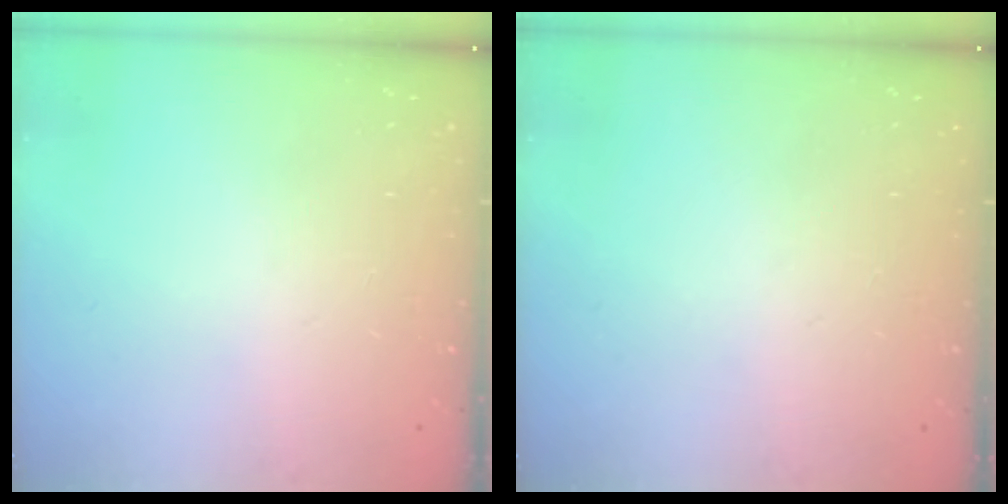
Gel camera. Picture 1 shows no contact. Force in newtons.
{"total": 0.0}